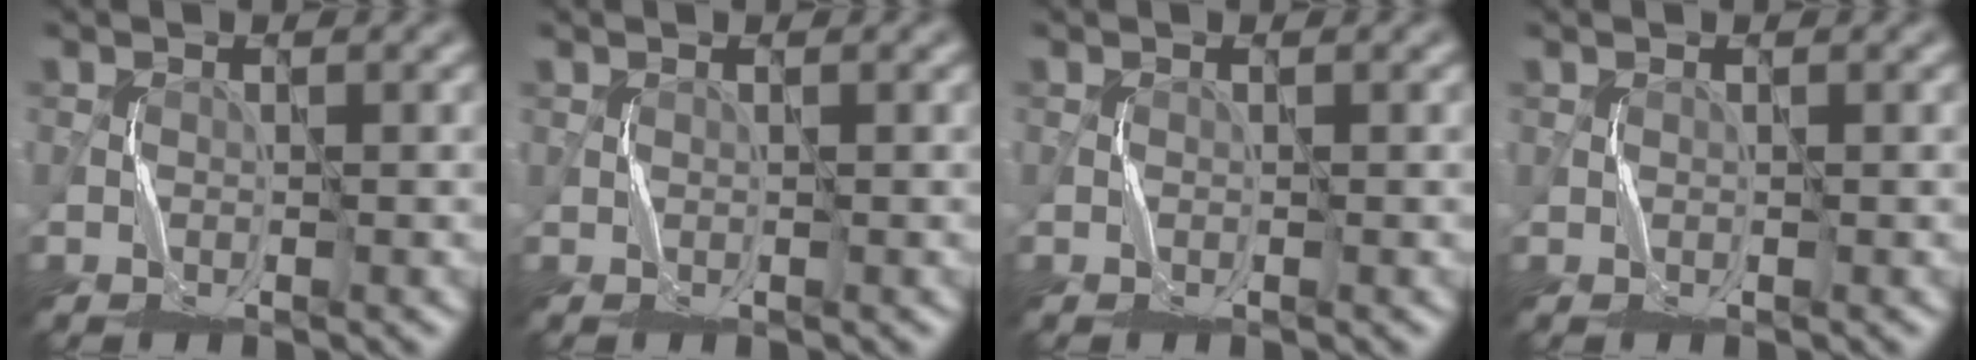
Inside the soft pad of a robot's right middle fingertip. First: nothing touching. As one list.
[{"total": 0.0}, {"total": 0.0}, {"total": 0.0}]